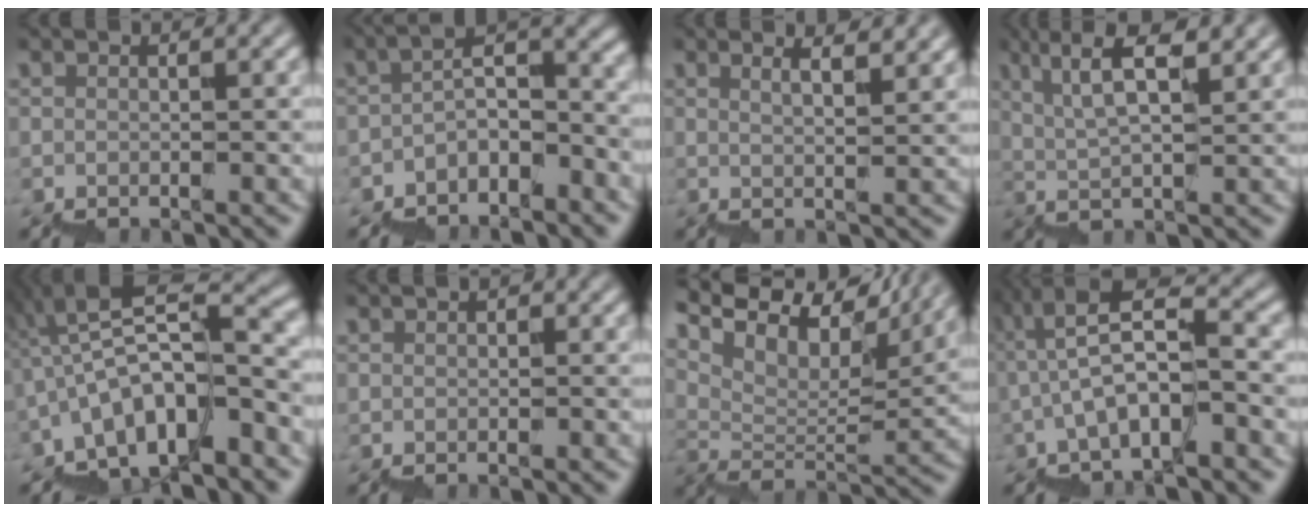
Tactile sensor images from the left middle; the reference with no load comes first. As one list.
[{"total": 4.9, "force": [-2.9, 1.8, 3.6], "torque": [-0.055, 0.017, -0.050]}, {"total": 4.0, "force": [2.5, 1.1, 3.0], "torque": [-0.020, 0.018, 0.031]}, {"total": 5.6, "force": [4.2, 1.0, 3.6], "torque": [-0.055, 0.018, 0.077]}, {"total": 9.4, "force": [-2.9, 3.2, 8.4], "torque": [-0.131, 0.032, -0.048]}, {"total": 0.0}, {"total": 11.8, "force": [10.3, 2.7, 5.1], "torque": [-0.111, 0.034, 0.168]}, {"total": 5.8, "force": [-0.9, 1.5, 5.5], "torque": [-0.094, 0.029, -0.014]}]